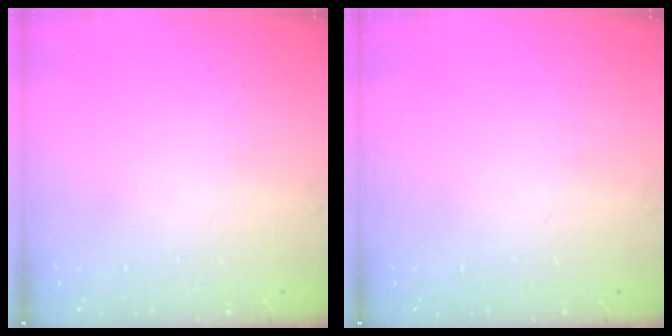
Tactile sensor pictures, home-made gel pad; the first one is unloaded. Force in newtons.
{"total": 0.0}